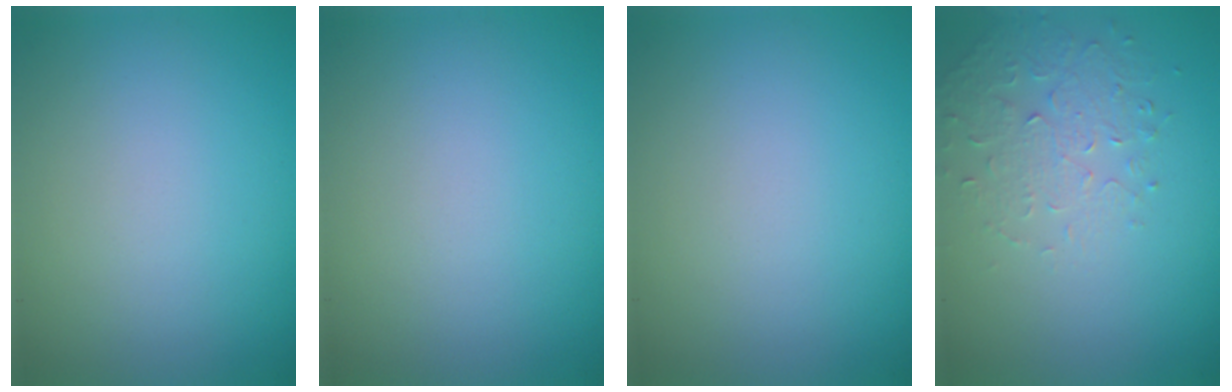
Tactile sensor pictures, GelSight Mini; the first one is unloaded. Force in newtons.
{"total": 0.0}
{"total": 0.0}
{"total": 1.9, "press": 1.5, "slide": 1.1}